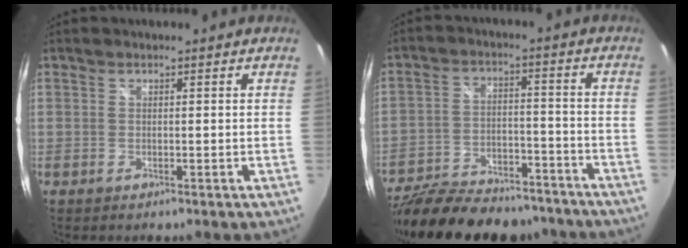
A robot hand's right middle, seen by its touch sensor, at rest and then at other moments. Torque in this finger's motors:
{"motor_torque": [1.05, -1.09, 0.26, 0.10]}